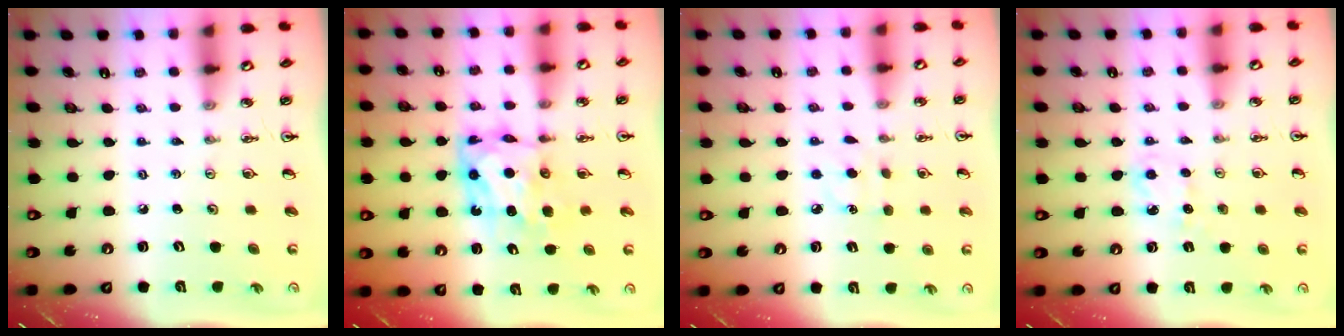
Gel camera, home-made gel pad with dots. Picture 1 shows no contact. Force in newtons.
{"total": 7.7, "press": 7.7, "slide": 0.2}
{"total": 5.0, "press": 4.9, "slide": 0.5}
{"total": 4.1, "press": 4.0, "slide": 0.6}